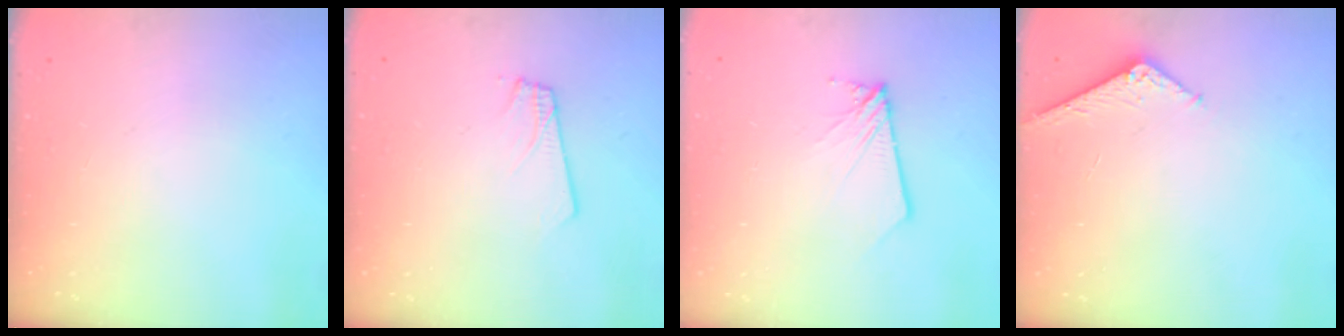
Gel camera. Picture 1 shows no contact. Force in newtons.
{"total": 1.8, "press": 1.8, "slide": 0.1}
{"total": 2.8, "press": 2.8, "slide": 0.3}
{"total": 4.5, "press": 4.5, "slide": 0.5}